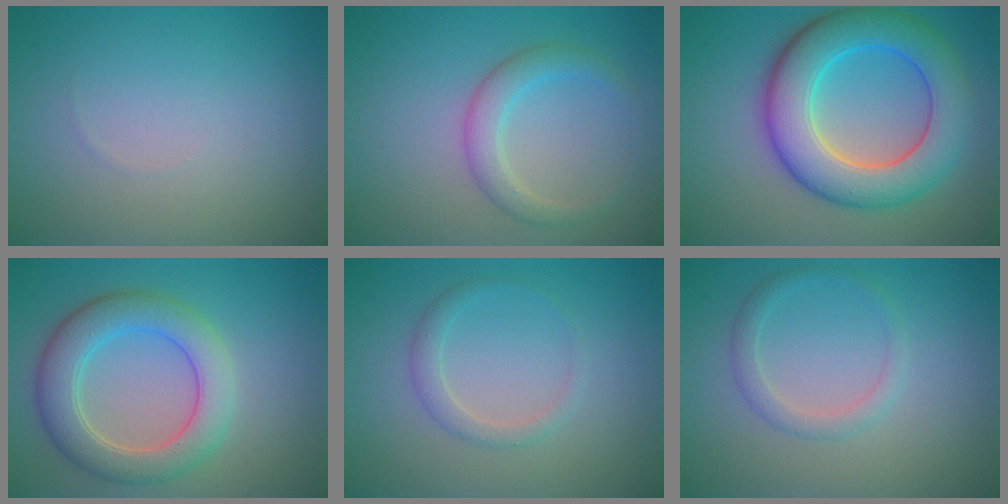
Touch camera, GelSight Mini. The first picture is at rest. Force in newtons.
{"total": 2.8, "press": 2.8, "slide": 0.1}
{"total": 9.3, "press": 9.3, "slide": 0.1}
{"total": 5.9, "press": 5.9, "slide": 0.3}
{"total": 1.6, "press": 1.6, "slide": 0.1}
{"total": 1.7, "press": 1.7, "slide": 0.1}